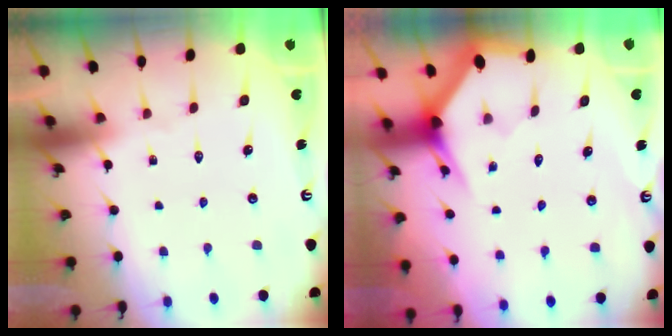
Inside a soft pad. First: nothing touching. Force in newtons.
{"total": 2.9, "press": 2.9, "slide": 0.0}